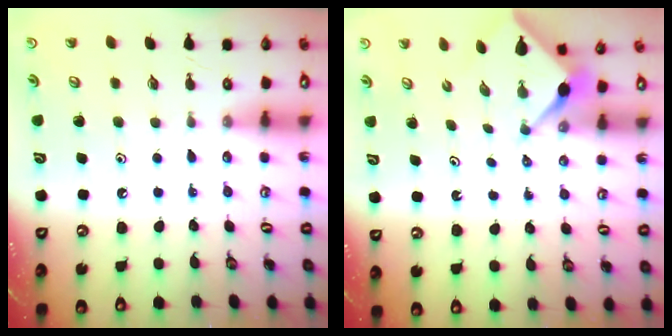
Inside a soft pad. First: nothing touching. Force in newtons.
{"total": 2.5, "press": 2.5, "slide": 0.3}